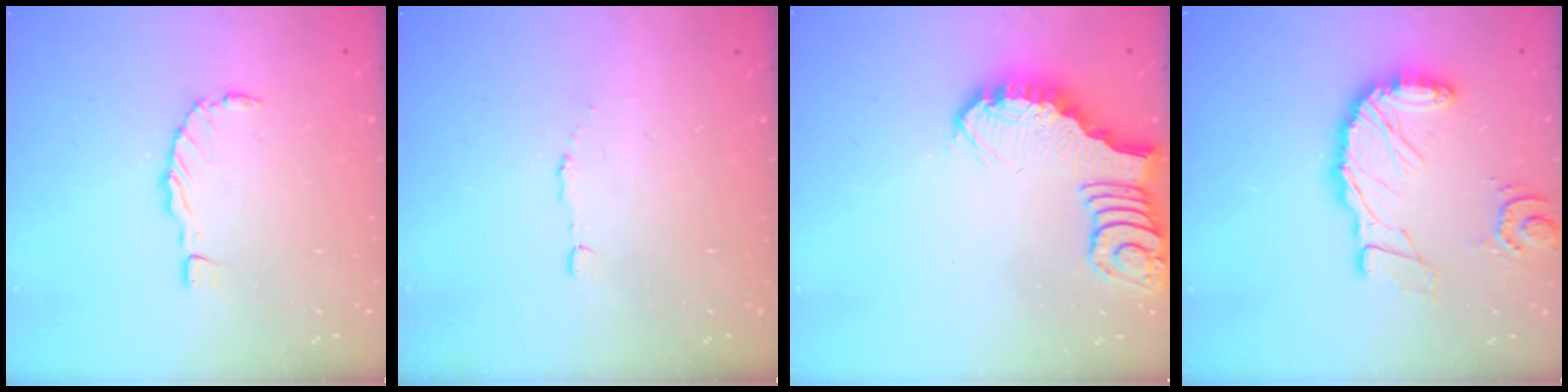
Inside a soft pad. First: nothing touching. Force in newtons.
{"total": 2.2, "press": 2.2, "slide": 0.1}
{"total": 3.5, "press": 3.5, "slide": 0.2}
{"total": 15.8, "press": 15.7, "slide": 2.1}